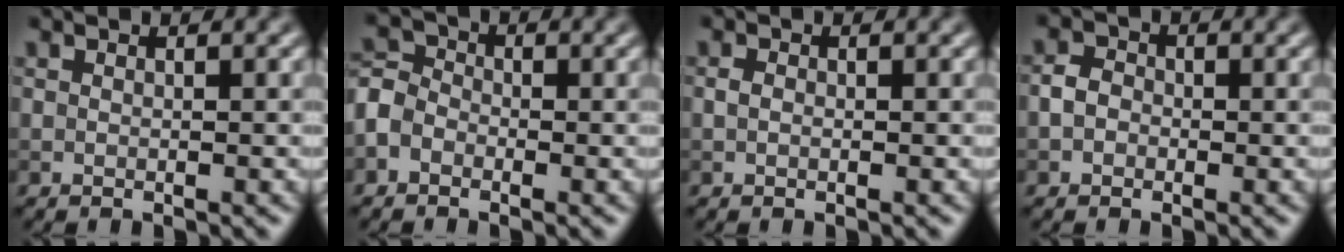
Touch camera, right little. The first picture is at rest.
{"total": 2.9, "force": [-1.3, 2.3, 1.2], "torque": [-0.028, 0.006, -0.037]}
{"total": 0.7, "force": [0.0, 0.5, 0.5], "torque": [-0.012, 0.000, -0.001]}
{"total": 1.8, "force": [-0.5, 1.5, 0.8], "torque": [-0.012, 0.001, -0.016]}